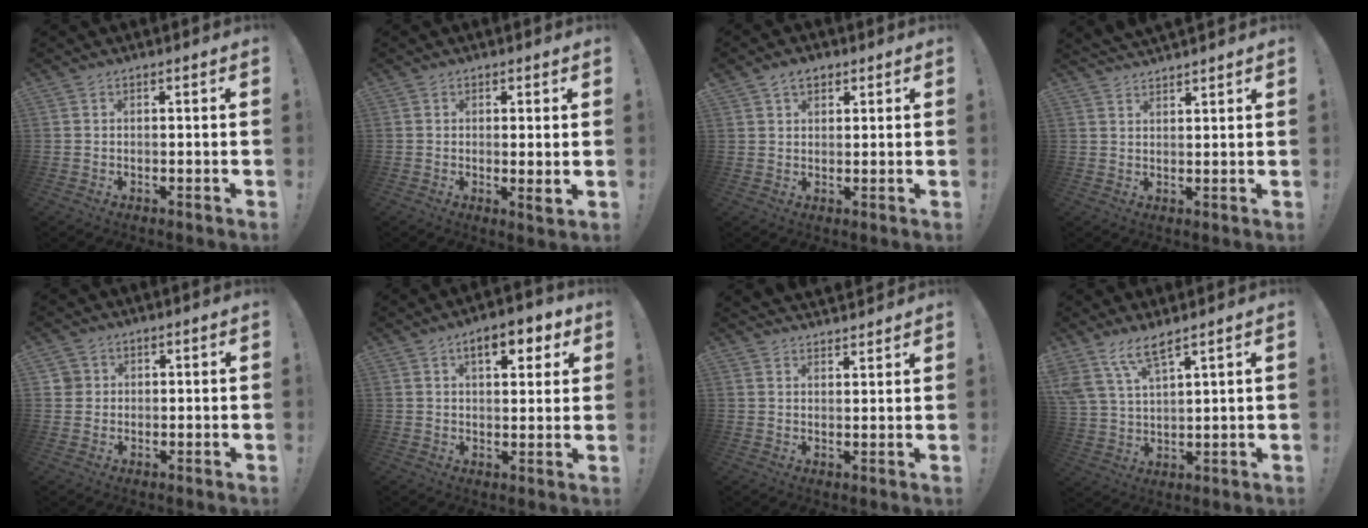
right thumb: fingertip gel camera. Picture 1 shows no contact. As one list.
[{"total": 2.8, "force": [0.5, -0.2, 2.7], "torque": [-0.034, -0.012, 0.006]}, {"total": 4.3, "force": [2.6, 2.8, 1.9], "torque": [-0.022, -0.007, 0.046]}, {"total": 3.3, "force": [3.2, 0.5, 0.7], "torque": [-0.013, -0.020, 0.060]}, {"total": 2.7, "force": [0.9, 2.5, 0.5], "torque": [-0.006, 0.000, 0.018]}, {"total": 8.4, "force": [4.4, 3.4, 6.3], "torque": [-0.085, -0.011, 0.072]}, {"total": 3.1, "force": [3.0, 0.9, 0.3], "torque": [0.001, -0.023, 0.055]}, {"total": 8.5, "force": [6.7, 2.3, 4.7], "torque": [-0.100, -0.030, 0.129]}]